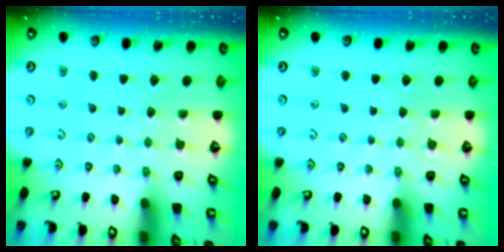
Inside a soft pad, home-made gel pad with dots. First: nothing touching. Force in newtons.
{"total": 0.0}